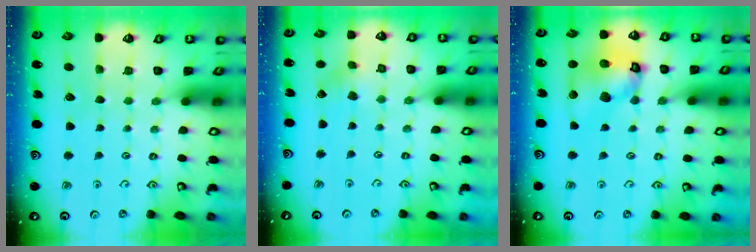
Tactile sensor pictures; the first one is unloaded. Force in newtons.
{"total": 2.1, "press": 2.1, "slide": 0.2}
{"total": 13.5, "press": 13.3, "slide": 1.7}